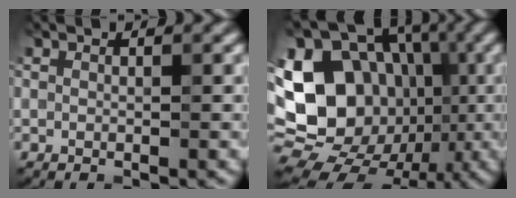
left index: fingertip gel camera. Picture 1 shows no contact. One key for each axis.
{"total": 20.6, "fx": -0.7, "fy": 17.2, "fz": 11.2, "tx": -0.200, "ty": 0.023, "tz": -0.030}